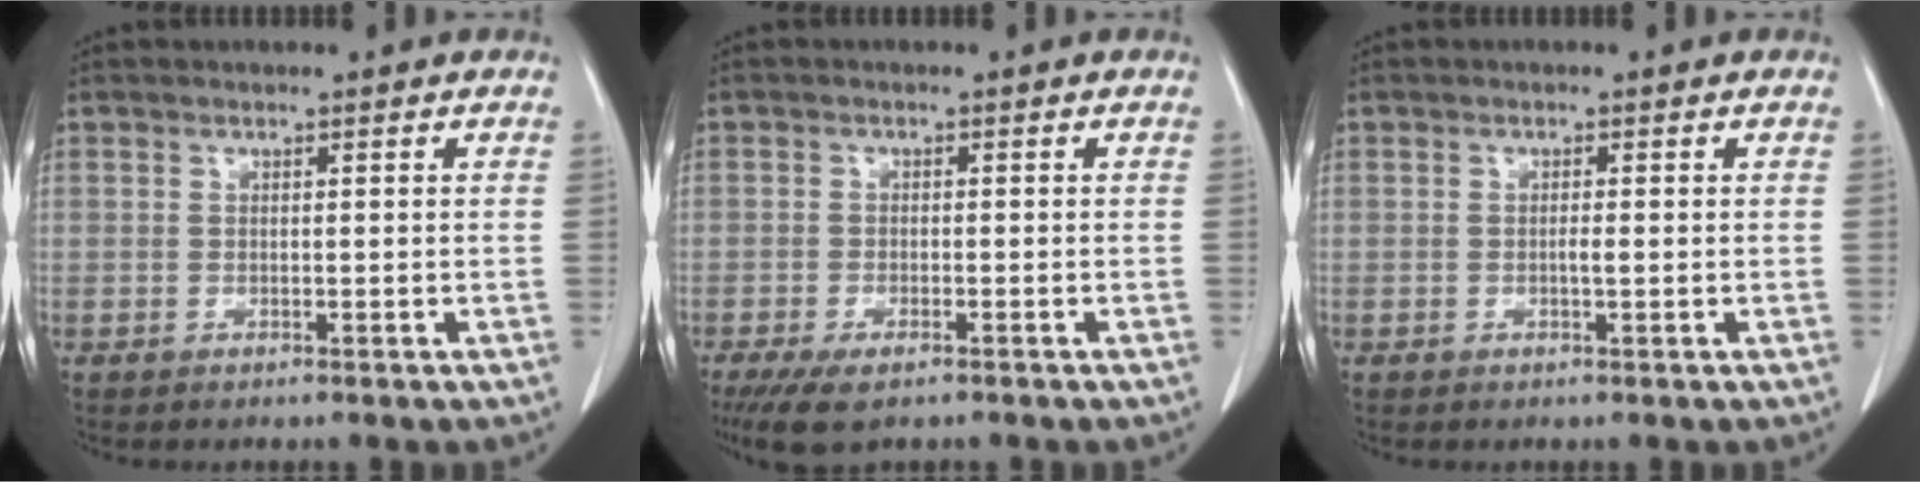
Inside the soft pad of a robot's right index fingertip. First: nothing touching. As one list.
[{"total": 5.6, "force": [-3.9, 1.9, 3.6], "torque": [-0.063, -0.013, -0.059]}, {"total": 1.0, "force": [-0.2, 0.1, 1.0], "torque": [-0.020, -0.001, -0.002]}]